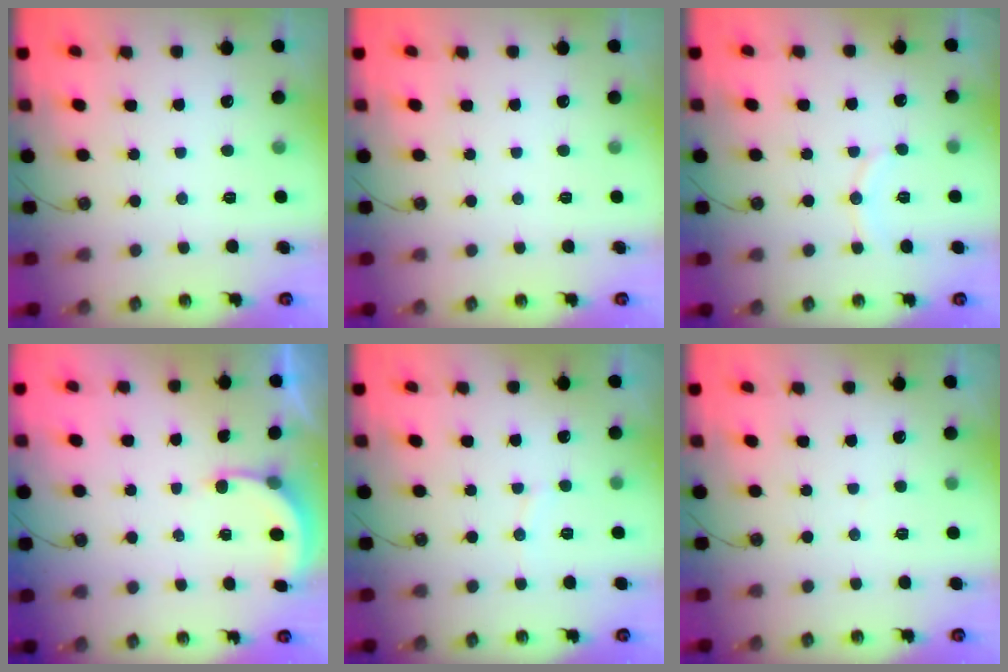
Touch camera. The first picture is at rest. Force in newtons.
{"total": 0.0}
{"total": 7.1, "press": 7.1, "slide": 0.0}
{"total": 2.9, "press": 2.9, "slide": 0.2}
{"total": 3.4, "press": 3.4, "slide": 0.4}
{"total": 1.2, "press": 1.2, "slide": 0.1}